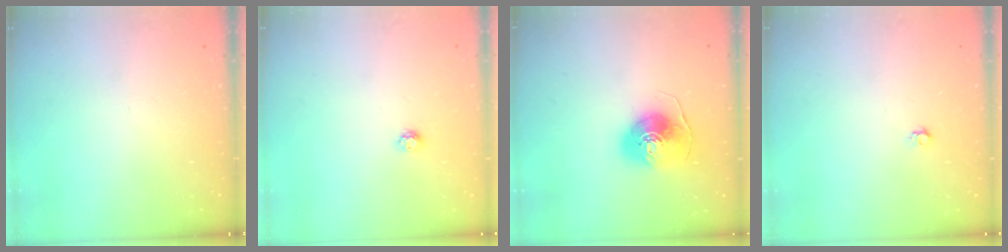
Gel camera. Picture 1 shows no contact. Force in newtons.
{"total": 4.2, "press": 4.1, "slide": 0.4}
{"total": 9.9, "press": 9.8, "slide": 1.1}
{"total": 4.0, "press": 3.9, "slide": 0.7}